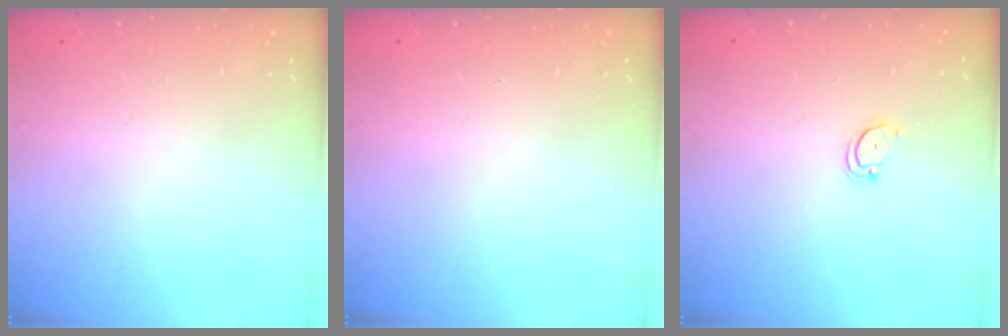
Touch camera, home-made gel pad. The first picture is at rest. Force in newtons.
{"total": 0.0}
{"total": 3.0, "press": 3.0, "slide": 0.2}